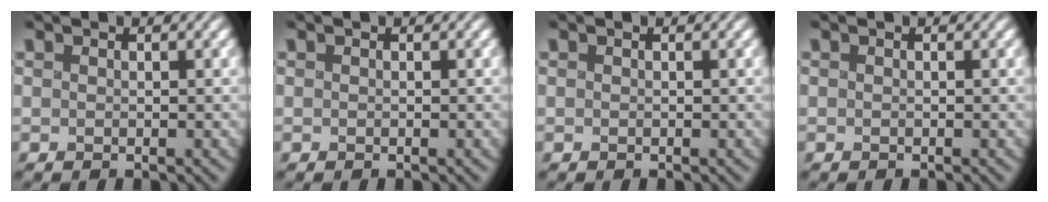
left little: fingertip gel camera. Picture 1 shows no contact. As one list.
[{"total": 0.0}, {"total": 0.0}, {"total": 0.0}]